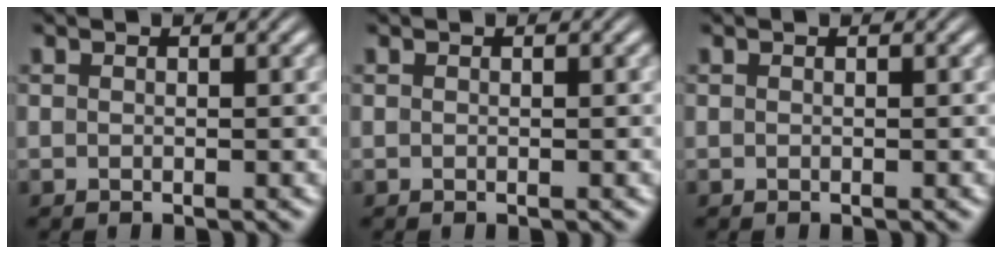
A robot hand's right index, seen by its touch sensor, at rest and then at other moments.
{"total": 0.0}
{"total": 0.0}